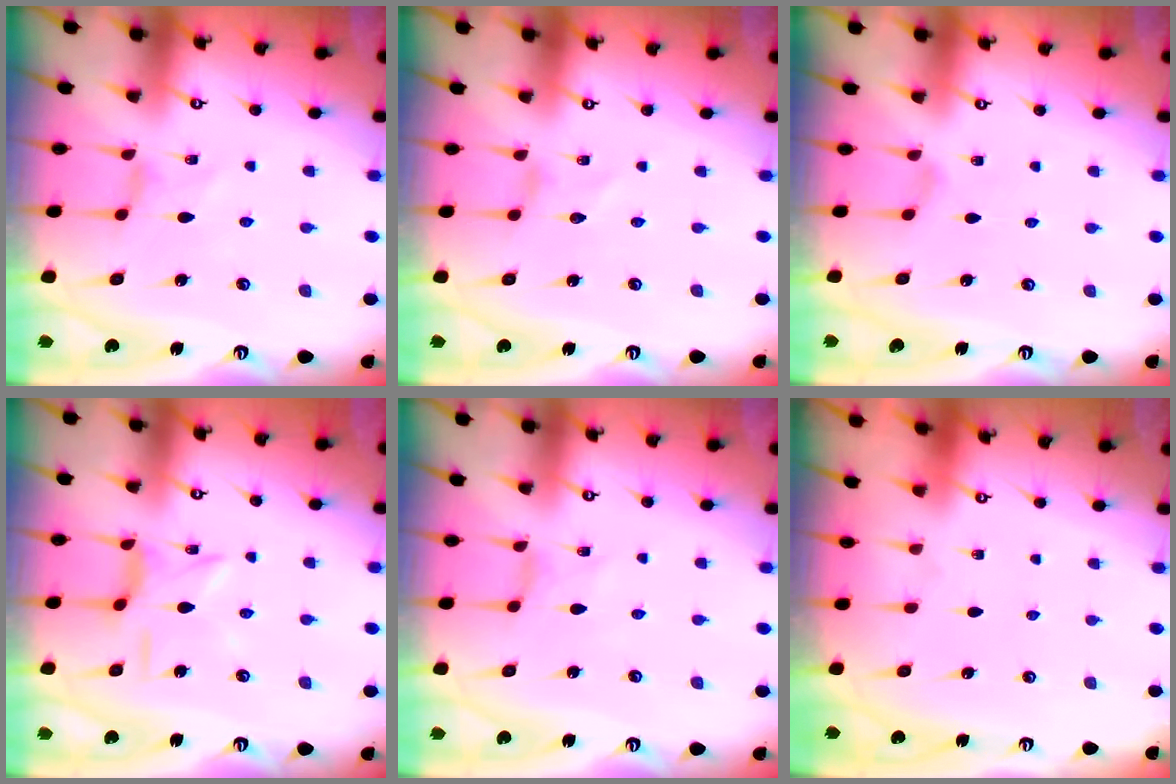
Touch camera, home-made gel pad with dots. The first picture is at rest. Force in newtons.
{"total": 0.0}
{"total": 0.6, "press": 0.5, "slide": 0.2}
{"total": 5.1, "press": 5.1, "slide": 0.4}
{"total": 0.6, "press": 0.6, "slide": 0.1}
{"total": 0.0}